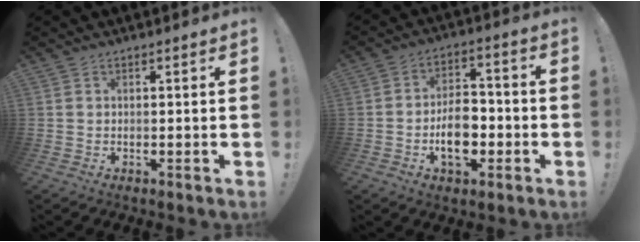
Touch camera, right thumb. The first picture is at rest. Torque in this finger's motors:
{"motor_torque": [1.81, 1.46, 0.94, -1.03, 0.11]}